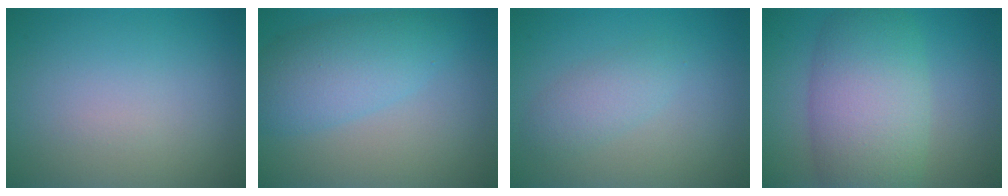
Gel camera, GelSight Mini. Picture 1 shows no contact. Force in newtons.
{"total": 5.2, "press": 5.2, "slide": 0.1}
{"total": 2.2, "press": 2.2, "slide": 0.0}
{"total": 8.5, "press": 8.5, "slide": 0.4}